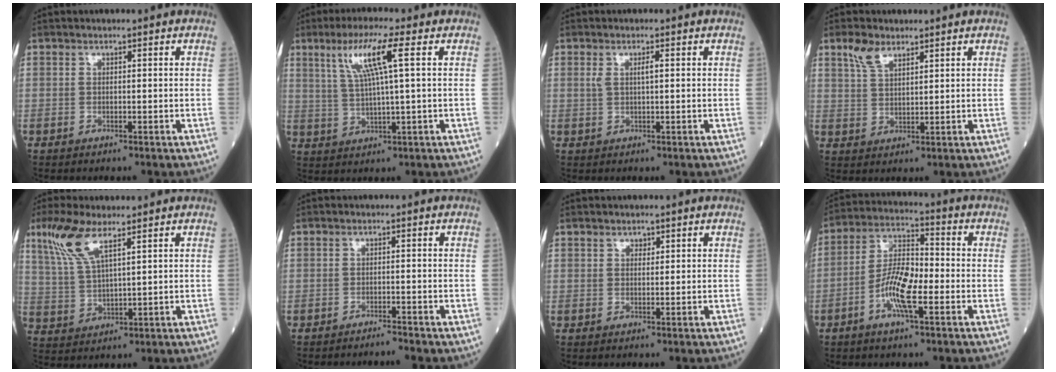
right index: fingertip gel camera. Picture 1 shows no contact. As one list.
[{"total": 8.0, "force": [3.1, -0.3, 7.4], "torque": [-0.145, 0.009, 0.062]}, {"total": 1.9, "force": [0.5, 0.4, 1.8], "torque": [-0.038, 0.005, 0.011]}, {"total": 4.1, "force": [2.9, 1.7, 2.3], "torque": [-0.052, 0.008, 0.061]}, {"total": 7.8, "force": [4.8, 1.5, 6.0], "torque": [-0.140, 0.008, 0.105]}, {"total": 1.6, "force": [-1.5, -0.3, 0.3], "torque": [-0.005, -0.002, -0.023]}, {"total": 1.0, "force": [0.6, 0.7, 0.3], "torque": [-0.001, -0.004, 0.008]}, {"total": 9.3, "force": [-3.1, 2.3, 8.5], "torque": [-0.165, 0.007, -0.063]}]